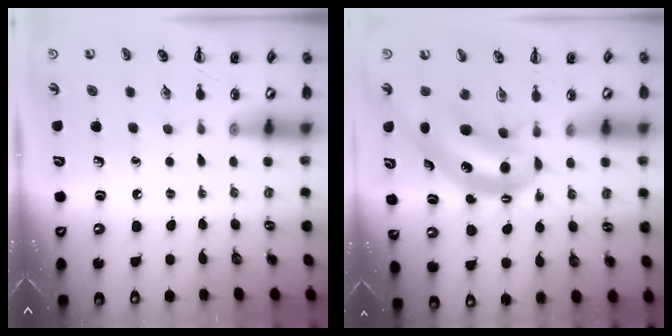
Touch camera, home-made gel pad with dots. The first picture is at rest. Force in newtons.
{"total": 6.1, "press": 6.1, "slide": 1.0}